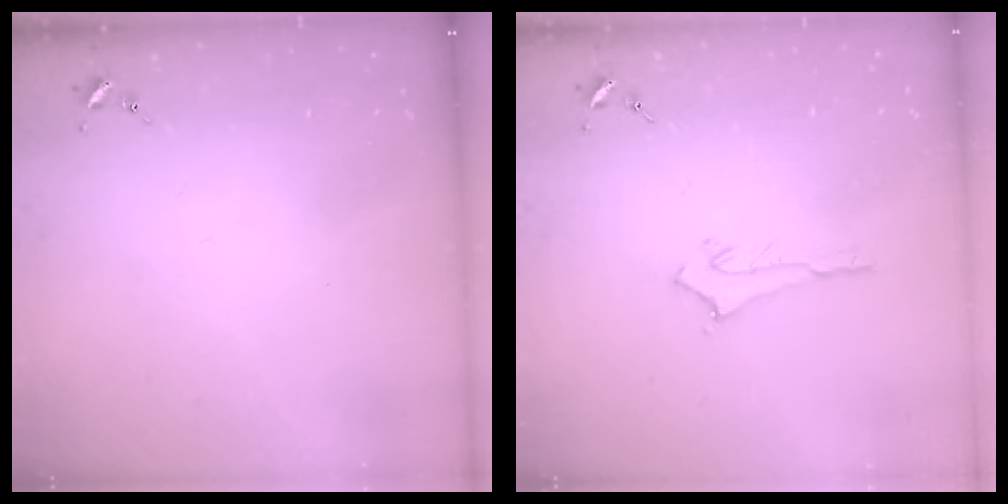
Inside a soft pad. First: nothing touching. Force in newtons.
{"total": 2.9, "press": 2.9, "slide": 0.3}